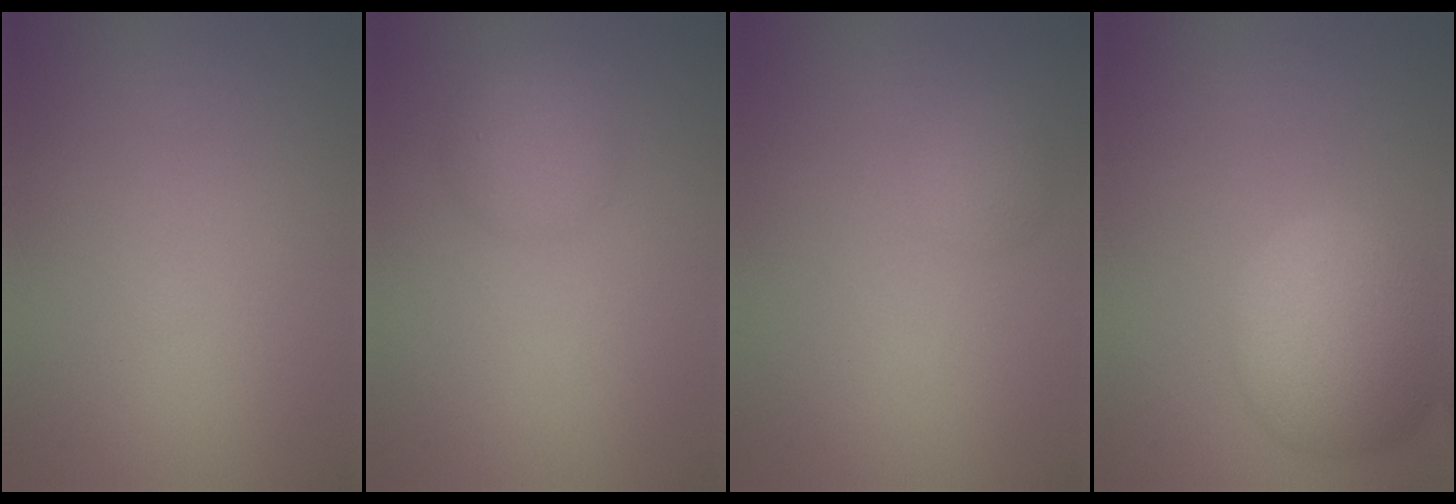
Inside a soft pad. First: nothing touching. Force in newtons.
{"total": 2.8, "press": 2.8, "slide": 0.0}
{"total": 1.5, "press": 1.5, "slide": 0.1}
{"total": 6.9, "press": 6.9, "slide": 0.5}